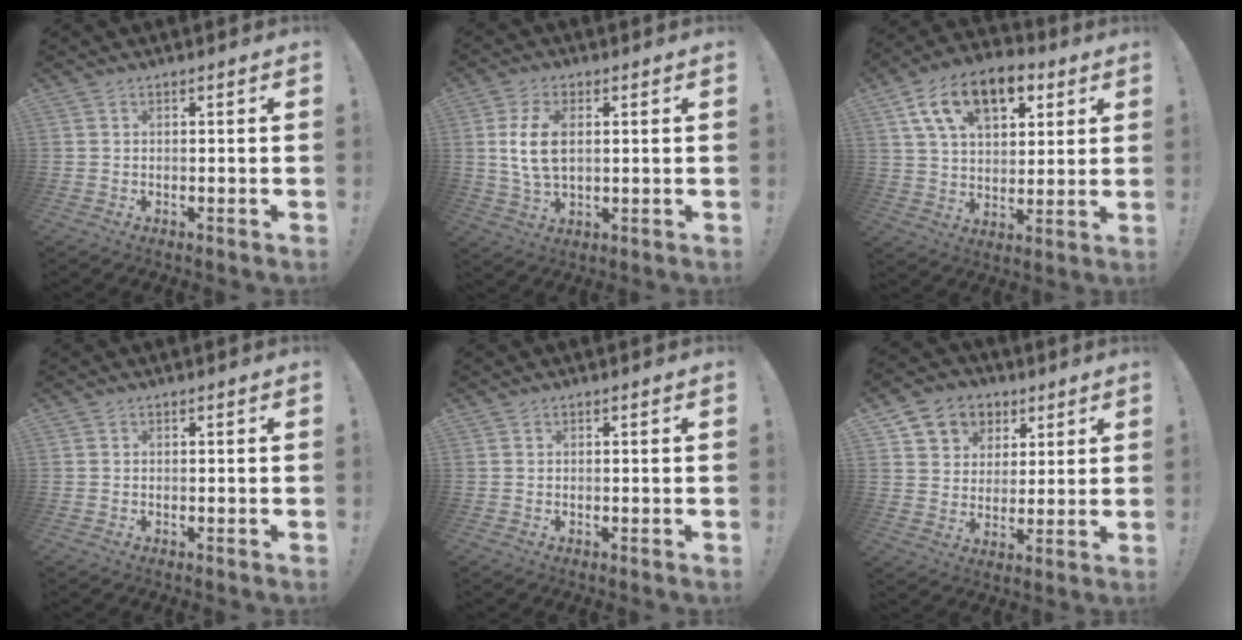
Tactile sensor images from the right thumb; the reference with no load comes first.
{"total": 9.6, "force": [1.6, 5.3, 7.9], "torque": [-0.149, -0.008, 0.028]}
{"total": 17.0, "force": [8.3, 10.2, 10.9], "torque": [-0.182, -0.022, 0.152]}
{"total": 0.0}
{"total": 0.0}
{"total": 8.4, "force": [3.8, 7.4, 1.7], "torque": [-0.024, -0.028, 0.078]}